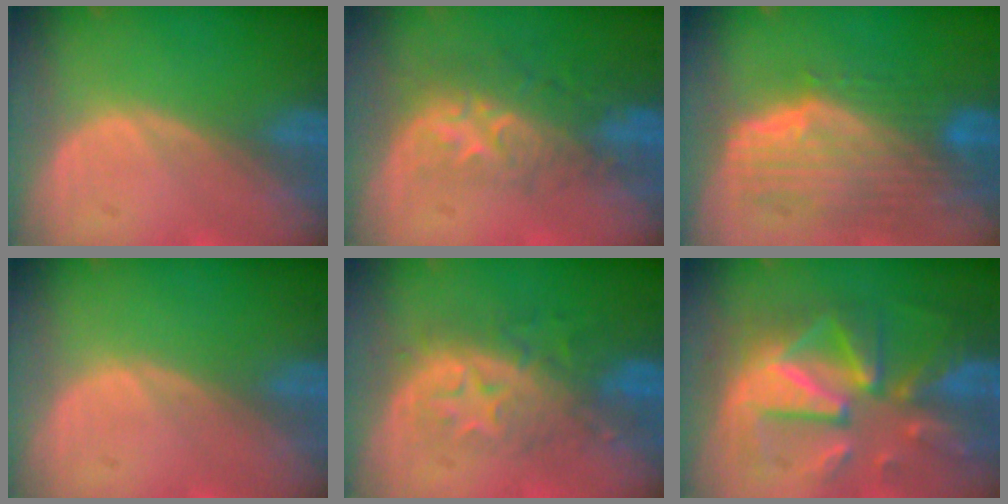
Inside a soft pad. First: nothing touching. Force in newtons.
{"total": 8.9, "press": 7.2, "slide": 5.2}
{"total": 10.0, "press": 8.8, "slide": 4.7}
{"total": 0.0}
{"total": 8.2, "press": 7.7, "slide": 2.8}
{"total": 12.4, "press": 12.3, "slide": 1.2}